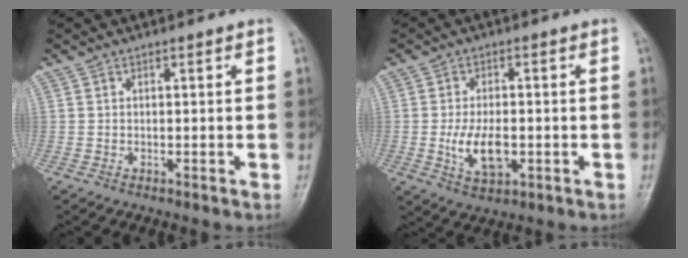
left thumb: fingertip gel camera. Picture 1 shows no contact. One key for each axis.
{"total": 7.5, "fx": -1.4, "fy": 4.0, "fz": 6.2, "tx": -0.111, "ty": -0.001, "tz": -0.020}